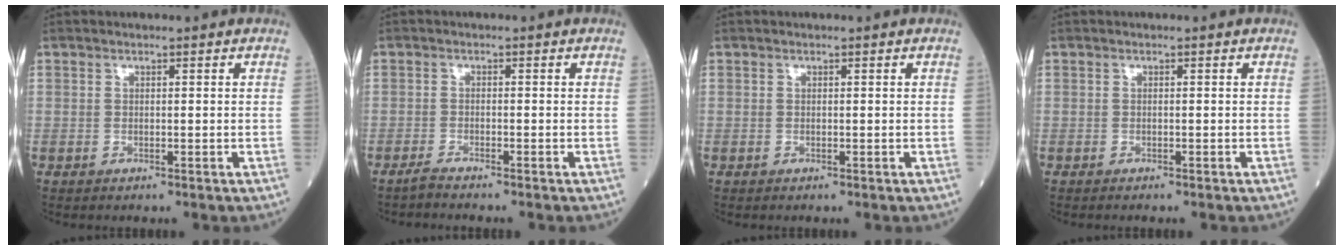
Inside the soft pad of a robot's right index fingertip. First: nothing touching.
{"total": 1.5, "force": [-1.4, -0.4, 0.4], "torque": [-0.017, -0.004, -0.026]}
{"total": 0.0}
{"total": 0.7, "force": [-0.6, 0.0, 0.3], "torque": [0.000, 0.000, -0.009]}